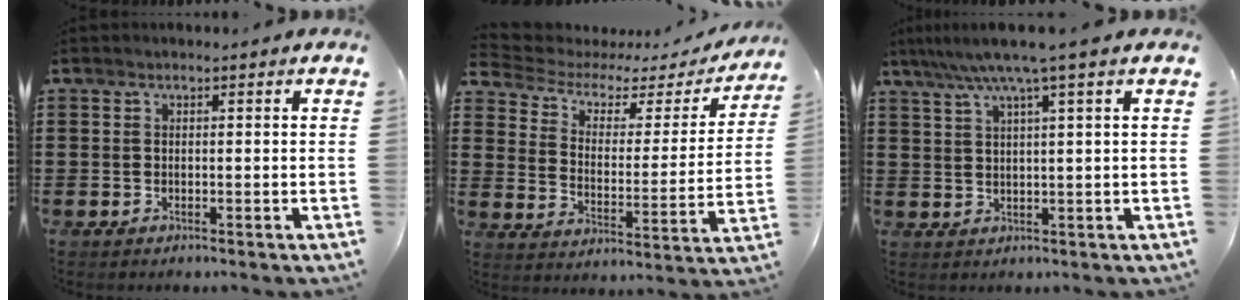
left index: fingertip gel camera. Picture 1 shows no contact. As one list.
[{"total": 4.2, "force": [2.9, 2.2, 2.0], "torque": [-0.063, -0.016, 0.041]}, {"total": 5.5, "force": [3.5, -0.5, 4.3], "torque": [-0.092, -0.005, 0.057]}]